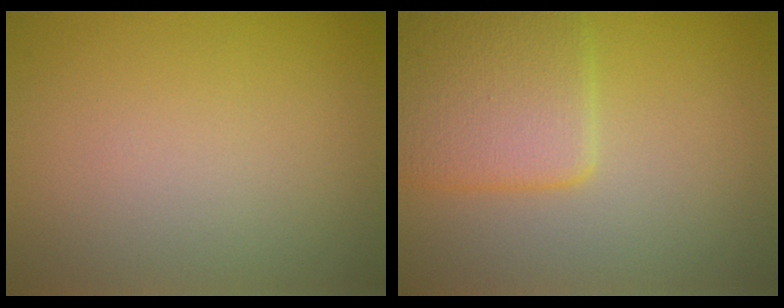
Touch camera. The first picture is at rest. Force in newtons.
{"total": 5.3, "press": 5.3, "slide": 0.3}